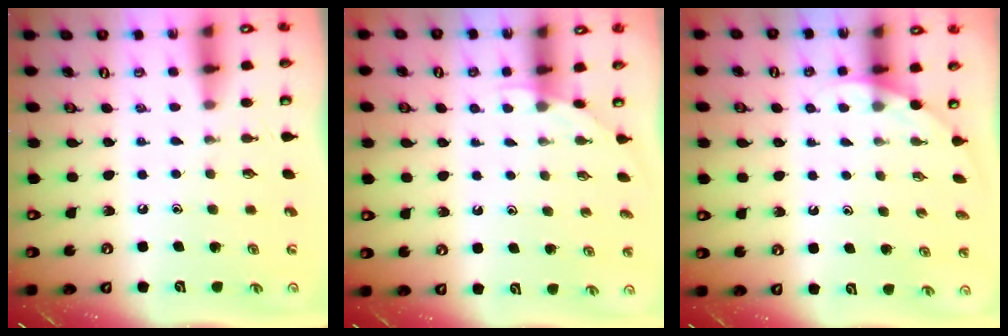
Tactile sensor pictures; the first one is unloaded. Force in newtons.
{"total": 2.5, "press": 2.5, "slide": 0.2}
{"total": 1.8, "press": 1.8, "slide": 0.1}